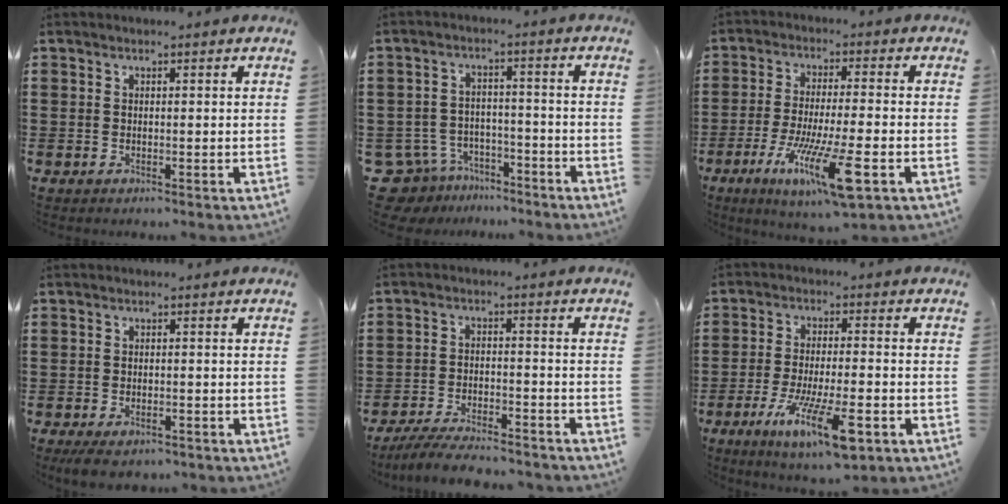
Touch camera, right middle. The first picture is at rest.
{"total": 6.1, "force": [-5.6, 2.3, 0.6], "torque": [-0.040, 0.013, -0.120]}
{"total": 12.0, "force": [-5.3, 1.8, 10.6], "torque": [-0.205, -0.012, -0.095]}
{"total": 2.1, "force": [-1.8, 0.7, 0.9], "torque": [-0.017, 0.003, -0.035]}
{"total": 5.9, "force": [-5.5, 0.4, 1.9], "torque": [-0.040, -0.005, -0.107]}
{"total": 11.1, "force": [-5.7, 2.7, 9.1], "torque": [-0.172, -0.004, -0.099]}